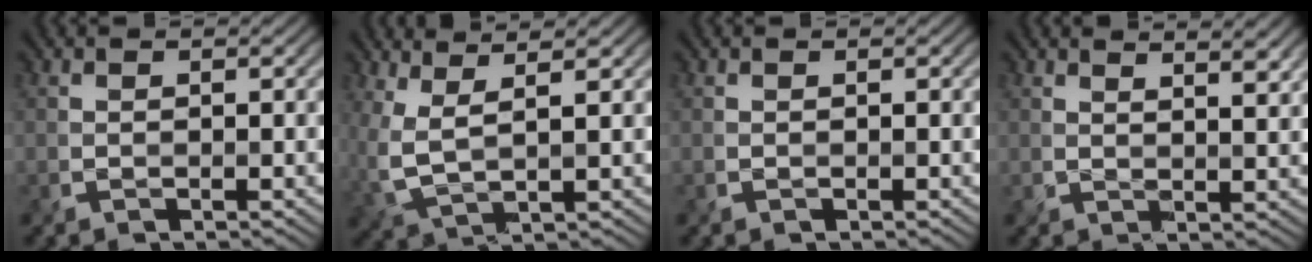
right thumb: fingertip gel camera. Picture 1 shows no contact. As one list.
[{"total": 5.1, "force": [2.5, 1.5, 4.1], "torque": [-0.115, 0.001, 0.054]}, {"total": 0.0}, {"total": 4.2, "force": [3.3, 0.7, 2.5], "torque": [-0.039, -0.002, 0.050]}]